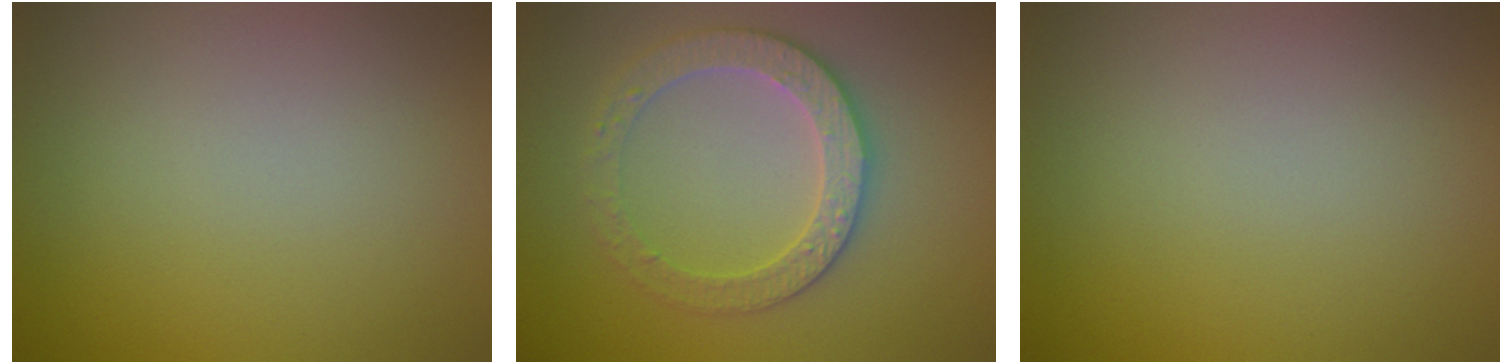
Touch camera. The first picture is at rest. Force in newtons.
{"total": 3.6, "press": 3.5, "slide": 0.9}
{"total": 0.0}